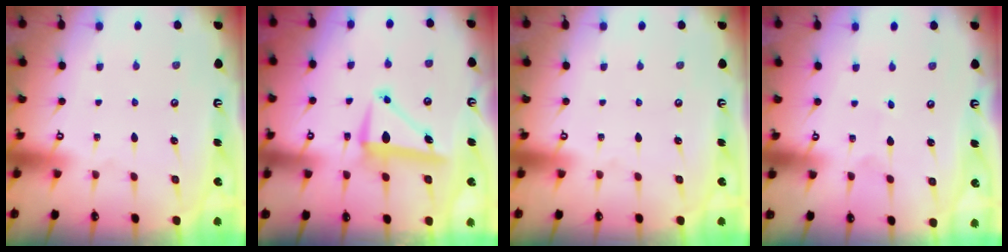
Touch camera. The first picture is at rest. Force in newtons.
{"total": 7.5, "press": 7.4, "slide": 1.0}
{"total": 0.0}
{"total": 1.0, "press": 1.0, "slide": 0.0}